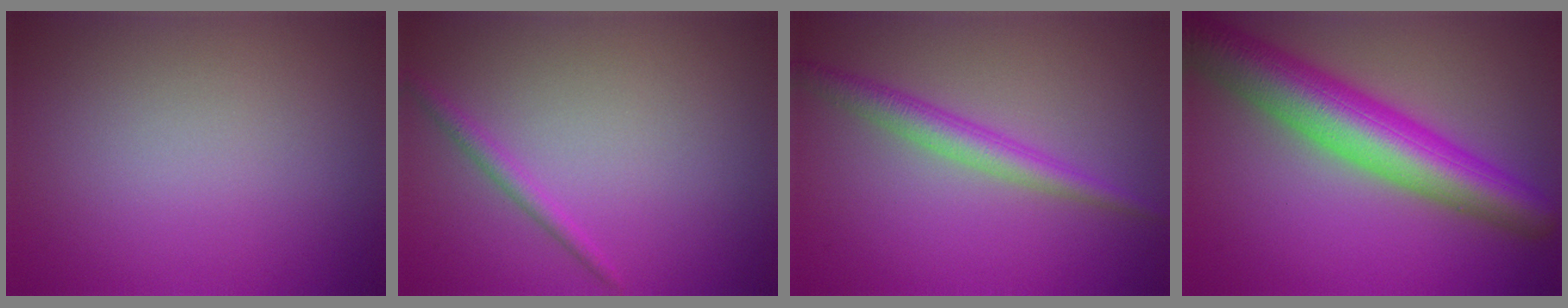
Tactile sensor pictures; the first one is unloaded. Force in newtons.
{"total": 1.4, "press": 1.4, "slide": 0.1}
{"total": 2.9, "press": 2.9, "slide": 0.0}
{"total": 9.3, "press": 9.3, "slide": 0.4}